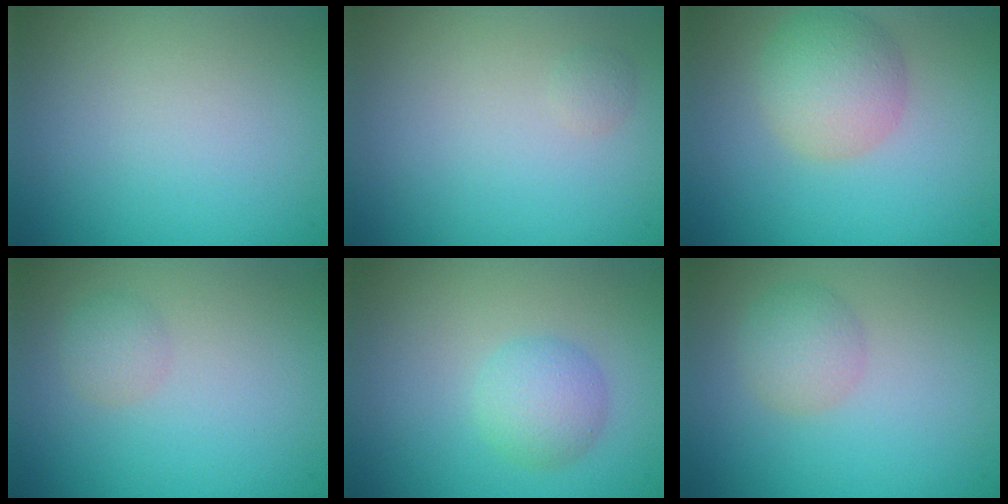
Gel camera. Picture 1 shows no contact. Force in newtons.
{"total": 0.6, "press": 0.6, "slide": 0.0}
{"total": 4.4, "press": 4.3, "slide": 0.2}
{"total": 1.4, "press": 1.4, "slide": 0.1}
{"total": 2.7, "press": 2.7, "slide": 0.1}
{"total": 2.5, "press": 2.5, "slide": 0.0}